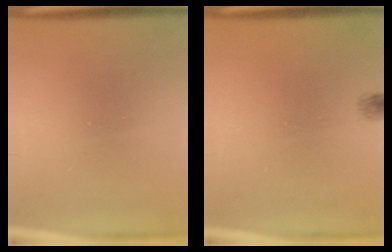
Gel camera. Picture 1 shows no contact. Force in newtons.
{"total": 0.6}